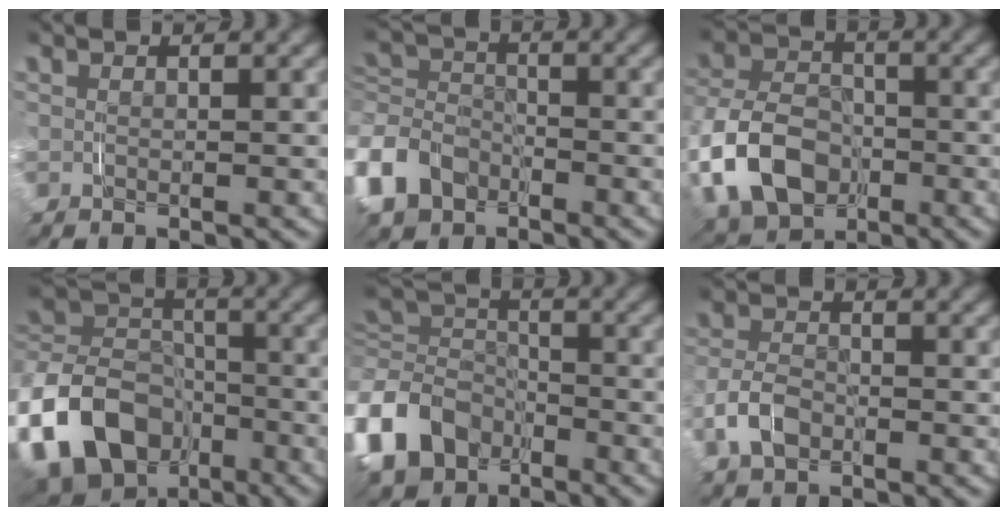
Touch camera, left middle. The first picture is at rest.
{"total": 7.6, "force": [-3.1, 6.5, 2.7], "torque": [-0.090, -0.027, -0.049]}
{"total": 10.4, "force": [-2.7, 8.2, 5.8], "torque": [-0.130, -0.024, -0.043]}
{"total": 19.7, "force": [-8.4, 16.4, 6.9], "torque": [-0.179, -0.055, -0.149]}
{"total": 9.4, "force": [-3.7, 7.8, 3.7], "torque": [-0.095, -0.028, -0.065]}
{"total": 3.7, "force": [-1.4, 2.6, 2.2], "torque": [-0.057, -0.002, -0.025]}